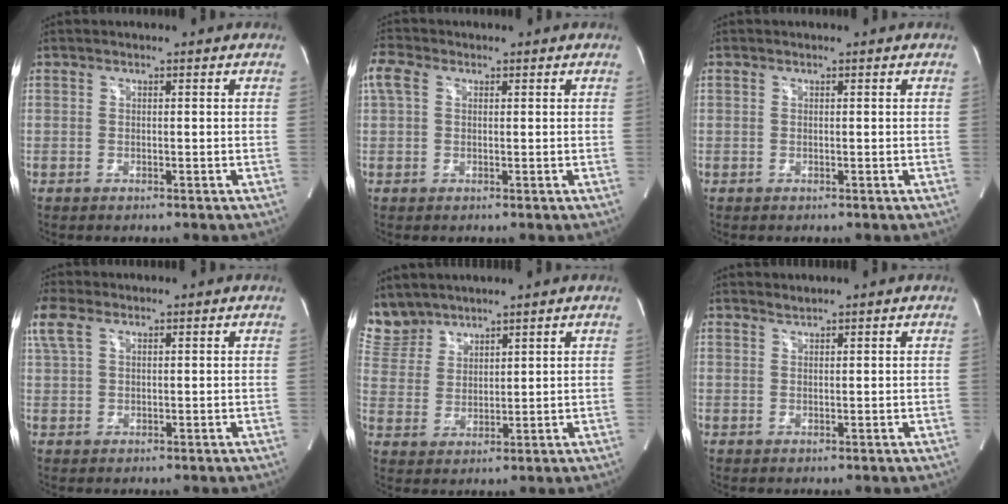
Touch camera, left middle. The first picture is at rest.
{"total": 3.8, "force": [1.5, 2.5, 2.4], "torque": [-0.076, 0.029, 0.033]}
{"total": 0.0}
{"total": 4.7, "force": [2.7, 2.4, 3.0], "torque": [-0.094, 0.029, 0.064]}
{"total": 7.4, "force": [6.9, 2.6, 0.2], "torque": [-0.015, 0.011, 0.156]}
{"total": 0.8, "force": [0.7, -0.2, -0.1], "torque": [-0.004, -0.001, 0.017]}